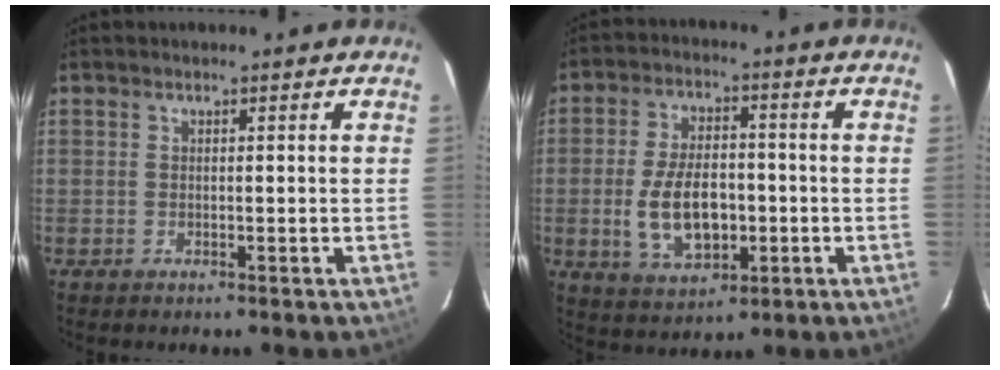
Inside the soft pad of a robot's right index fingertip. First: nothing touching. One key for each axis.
{"total": 11.5, "fx": -2.2, "fy": 6.3, "fz": 9.4, "tx": -0.190, "ty": -0.002, "tz": -0.027}